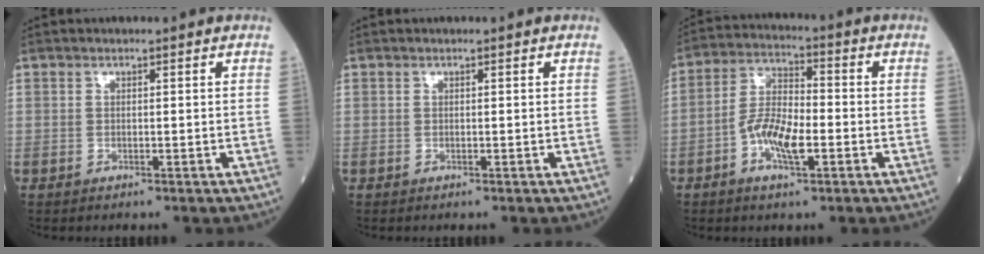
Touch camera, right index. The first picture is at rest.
{"total": 0.0}
{"total": 8.0, "force": [-2.8, 2.6, 7.1], "torque": [-0.148, 0.005, -0.056]}